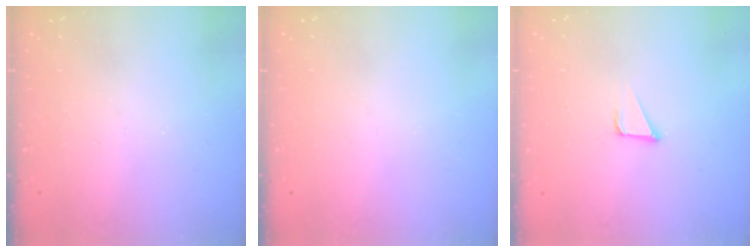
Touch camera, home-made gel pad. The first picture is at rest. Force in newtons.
{"total": 0.0}
{"total": 2.2, "press": 2.2, "slide": 0.2}